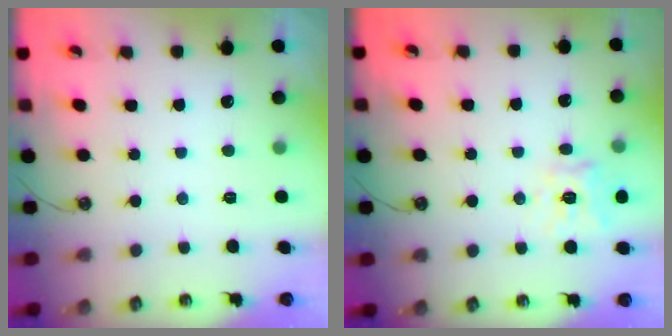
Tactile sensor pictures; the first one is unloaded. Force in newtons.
{"total": 12.1, "press": 11.9, "slide": 1.6}